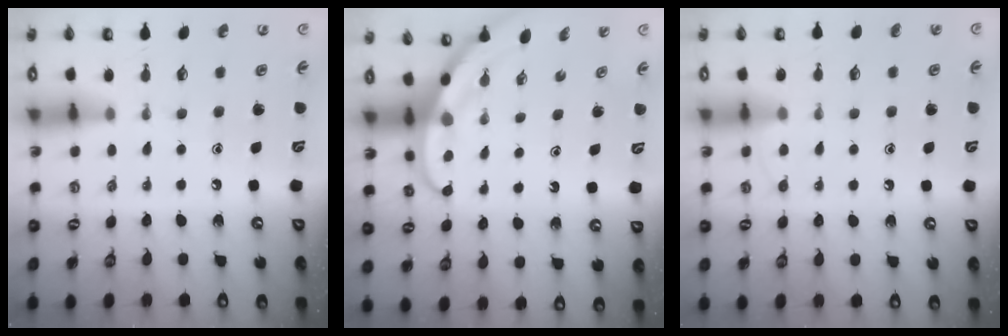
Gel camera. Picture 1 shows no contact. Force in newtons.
{"total": 3.6, "press": 3.6, "slide": 0.3}
{"total": 5.8, "press": 5.8, "slide": 0.6}